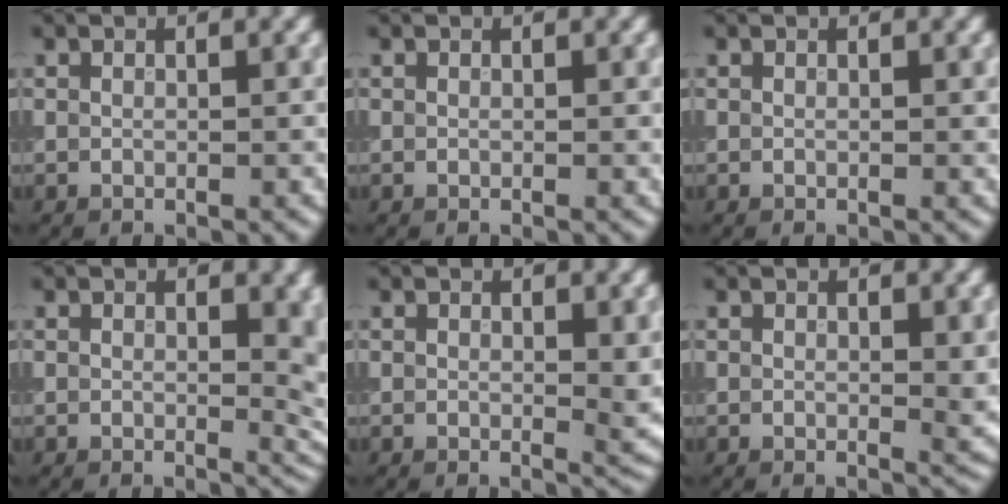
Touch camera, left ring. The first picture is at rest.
{"total": 0.0}
{"total": 0.0}
{"total": 3.4, "force": [0.3, 1.6, 3.0], "torque": [-0.020, -0.005, 0.002]}
{"total": 1.8, "force": [0.3, 0.6, 1.7], "torque": [-0.016, -0.006, 0.003]}
{"total": 1.3, "force": [0.2, 0.4, 1.2], "torque": [-0.011, -0.005, 0.003]}